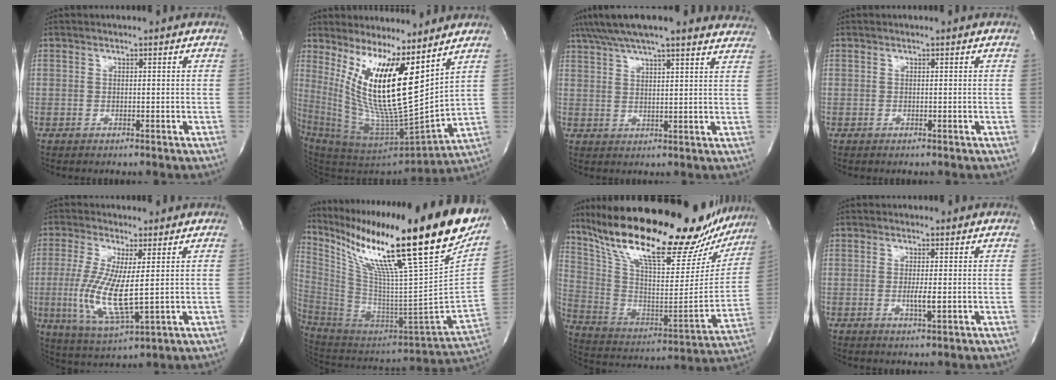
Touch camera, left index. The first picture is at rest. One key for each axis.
{"total": 15.8, "fx": 8.3, "fy": 1.8, "fz": 13.3, "tx": -0.258, "ty": -0.026, "tz": 0.161}
{"total": 23.1, "fx": 20.3, "fy": 3.7, "fz": 10.5, "tx": -0.176, "ty": 0.019, "tz": 0.259}
{"total": 0.0}
{"total": 10.9, "fx": -0.1, "fy": 1.9, "fz": 10.7, "tx": -0.237, "ty": -0.020, "tz": 0.002}
{"total": 35.7, "fx": 24.2, "fy": 0.3, "fz": 26.3, "tx": -0.440, "ty": -0.078, "tz": 0.381}
{"total": 32.0, "fx": 25.9, "fy": 8.3, "fz": 16.9, "tx": -0.301, "ty": -0.026, "tz": 0.378}
{"total": 2.4, "fx": -0.3, "fy": 0.3, "fz": 2.3, "tx": -0.047, "ty": -0.004, "tz": -0.004}